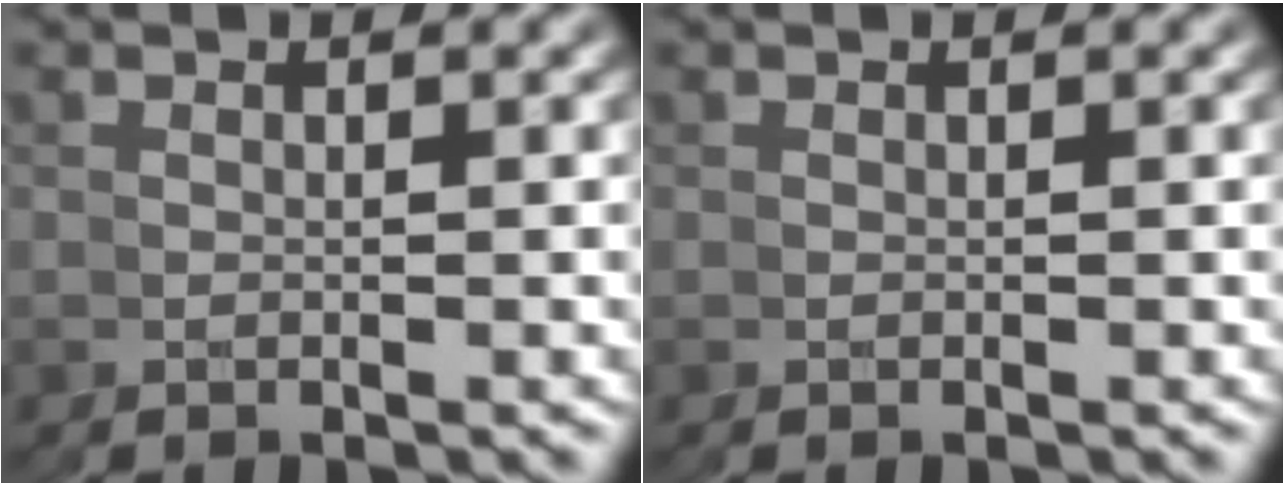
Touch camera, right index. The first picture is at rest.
{"total": 0.0}